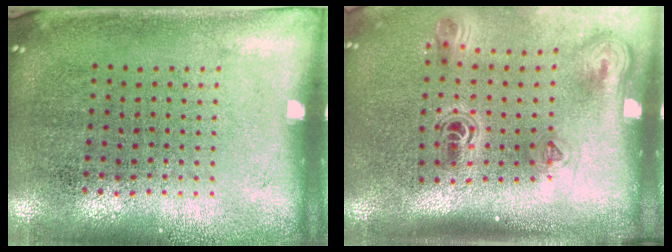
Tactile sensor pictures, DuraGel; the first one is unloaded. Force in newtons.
{"total": 2.3, "press": 1.5, "slide": 1.7}